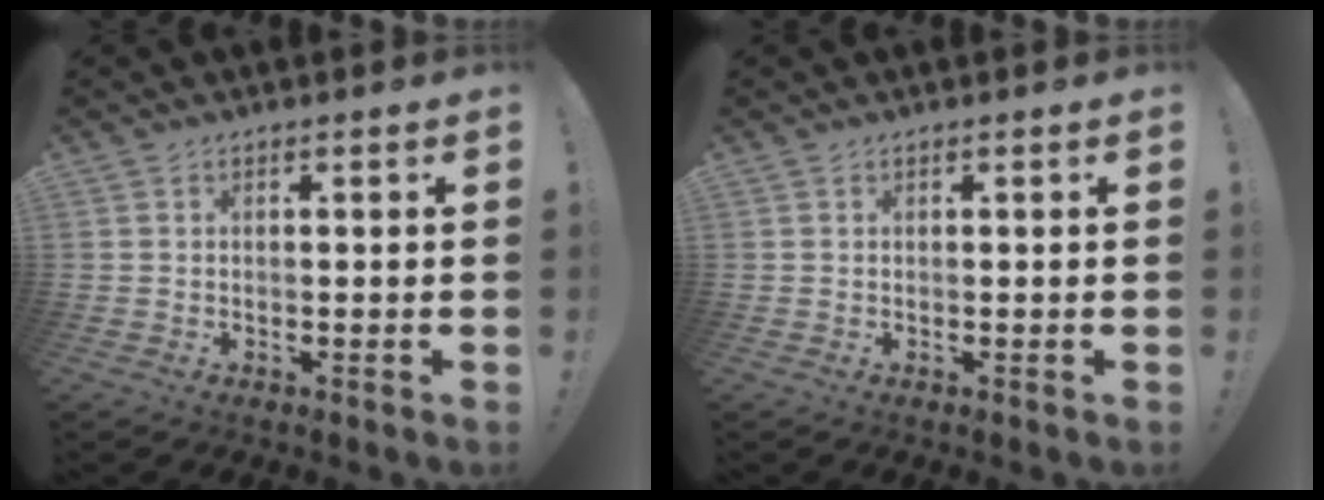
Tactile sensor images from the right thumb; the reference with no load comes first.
{"total": 0.0}